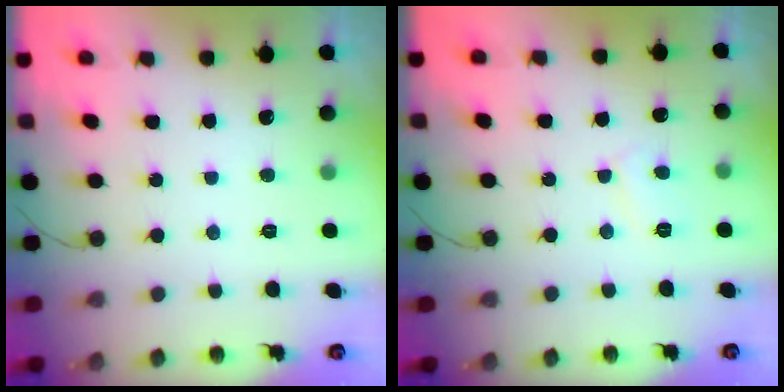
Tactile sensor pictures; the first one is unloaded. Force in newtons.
{"total": 4.2, "press": 4.2, "slide": 0.5}